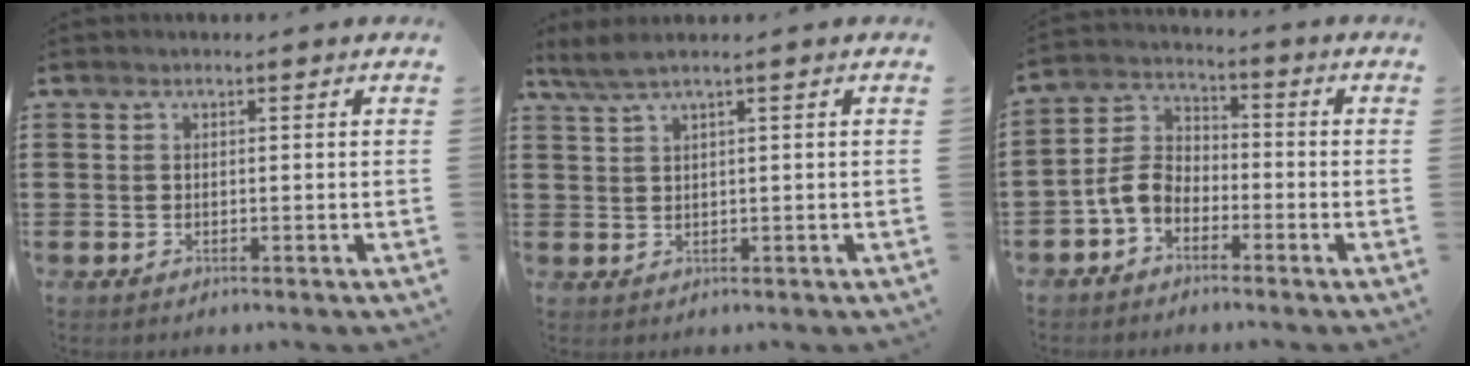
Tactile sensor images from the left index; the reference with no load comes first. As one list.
[{"total": 2.0, "force": [1.1, -0.1, 1.7], "torque": [-0.034, -0.001, 0.019]}, {"total": 5.5, "force": [-3.3, 3.4, 2.7], "torque": [-0.081, 0.004, -0.075]}]